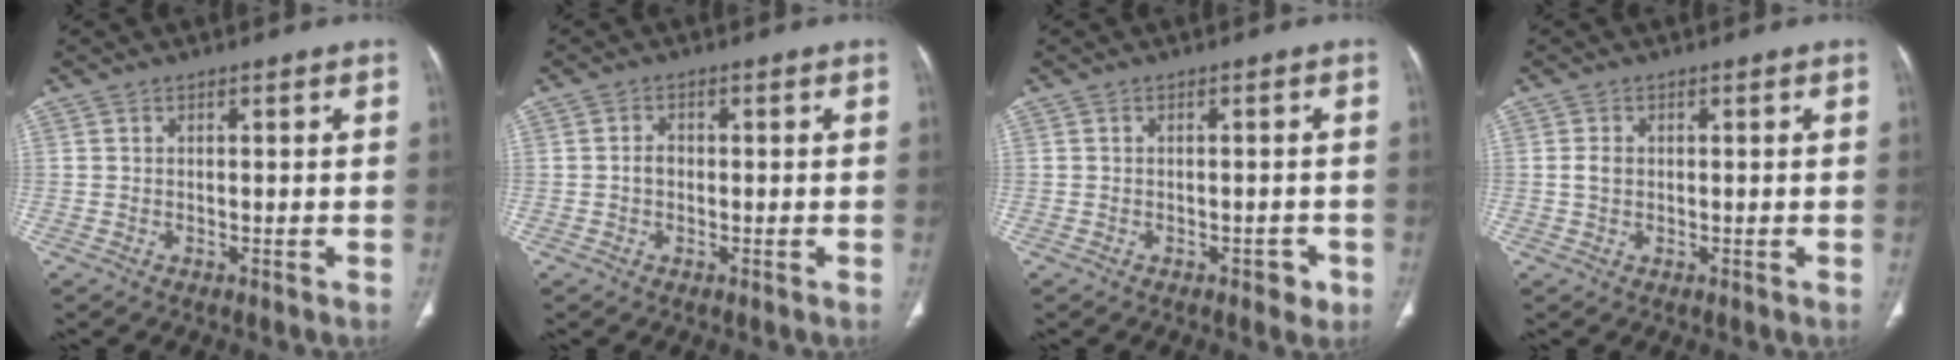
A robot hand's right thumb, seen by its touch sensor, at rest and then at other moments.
{"total": 1.9, "force": [-0.3, 1.5, 1.2], "torque": [-0.015, 0.007, -0.008]}
{"total": 2.5, "force": [-1.2, 1.4, 1.6], "torque": [-0.010, 0.005, -0.013]}
{"total": 1.8, "force": [0.1, 1.3, 1.2], "torque": [-0.025, 0.003, 0.002]}